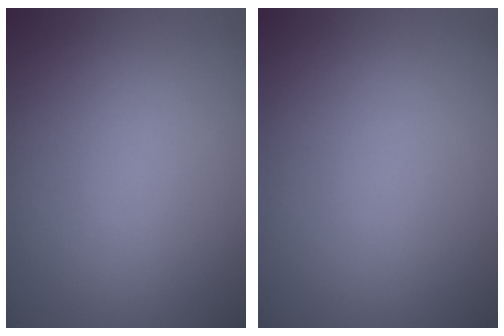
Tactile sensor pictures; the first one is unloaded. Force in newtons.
{"total": 0.0}